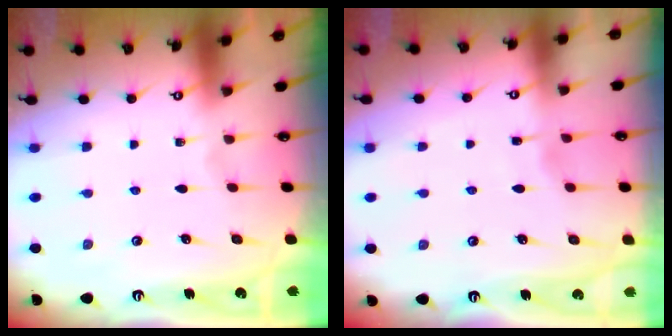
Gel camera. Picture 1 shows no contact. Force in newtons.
{"total": 2.7, "press": 2.7, "slide": 0.3}